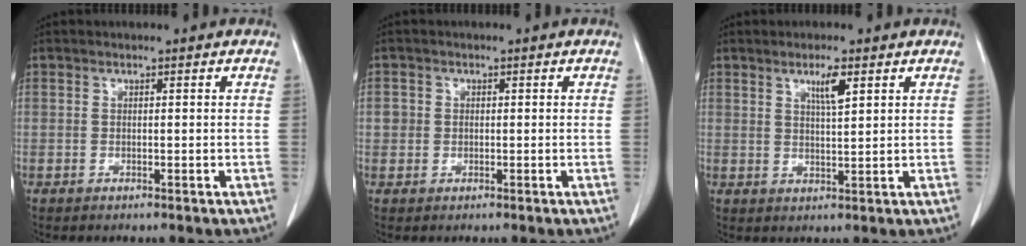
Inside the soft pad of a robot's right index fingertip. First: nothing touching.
{"total": 1.8, "force": [0.1, 1.7, 0.4], "torque": [-0.001, 0.005, 0.001]}
{"total": 3.6, "force": [1.9, 0.3, 3.1], "torque": [-0.055, -0.004, 0.034]}